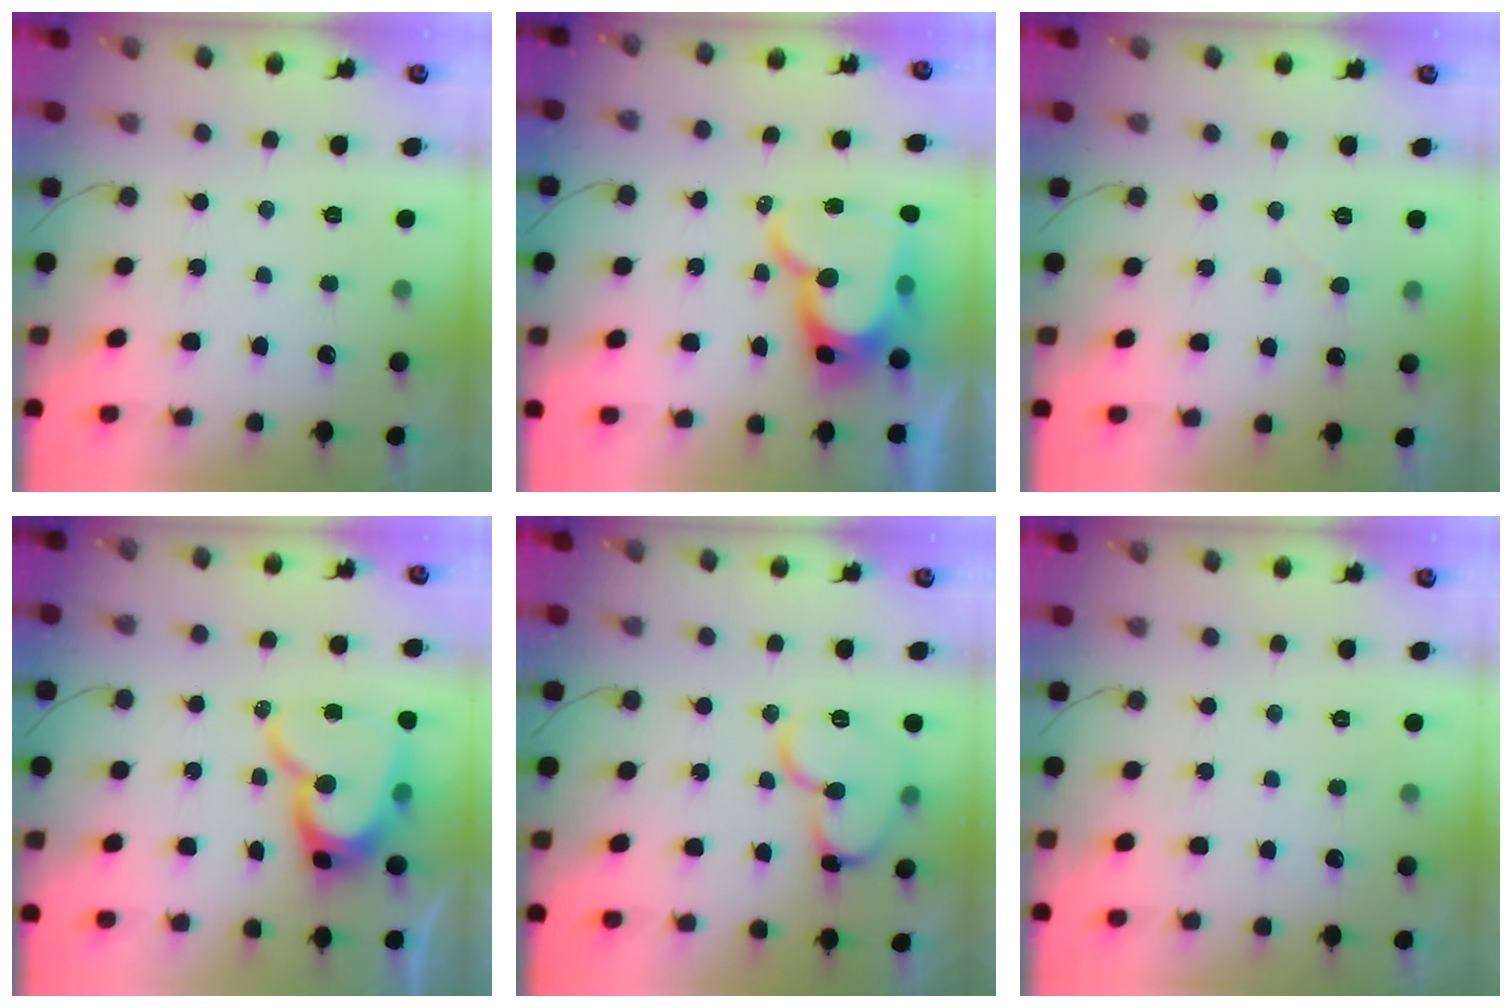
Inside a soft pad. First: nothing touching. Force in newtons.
{"total": 17.9, "press": 17.8, "slide": 1.8}
{"total": 4.5, "press": 4.5, "slide": 0.3}
{"total": 16.2, "press": 16.1, "slide": 1.6}
{"total": 12.9, "press": 12.8, "slide": 1.8}
{"total": 0.0}